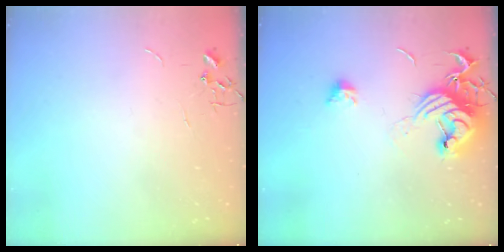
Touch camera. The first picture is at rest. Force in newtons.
{"total": 14.4, "press": 14.4, "slide": 0.8}